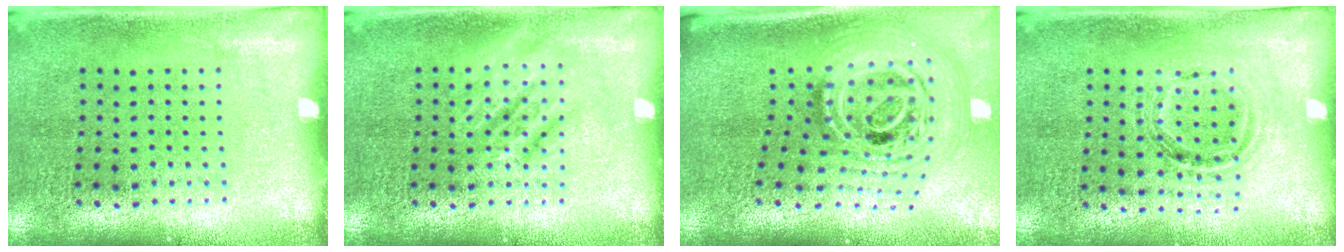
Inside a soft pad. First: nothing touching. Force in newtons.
{"total": 2.0, "press": 2.0, "slide": 0.3}
{"total": 2.7, "press": 1.9, "slide": 2.0}
{"total": 1.0, "press": 0.9, "slide": 0.3}